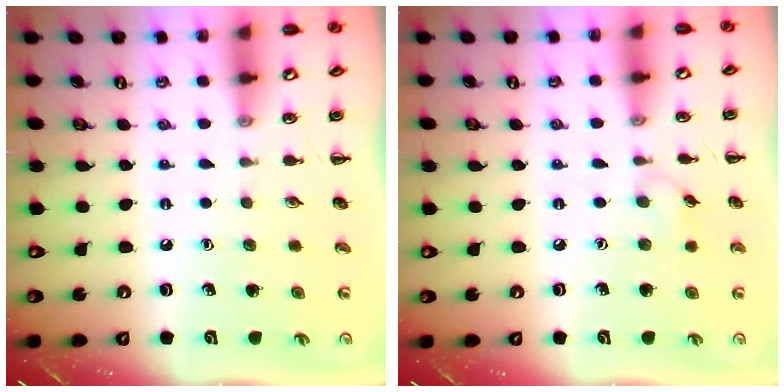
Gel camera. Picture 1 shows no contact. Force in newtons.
{"total": 4.0, "press": 3.7, "slide": 1.5}